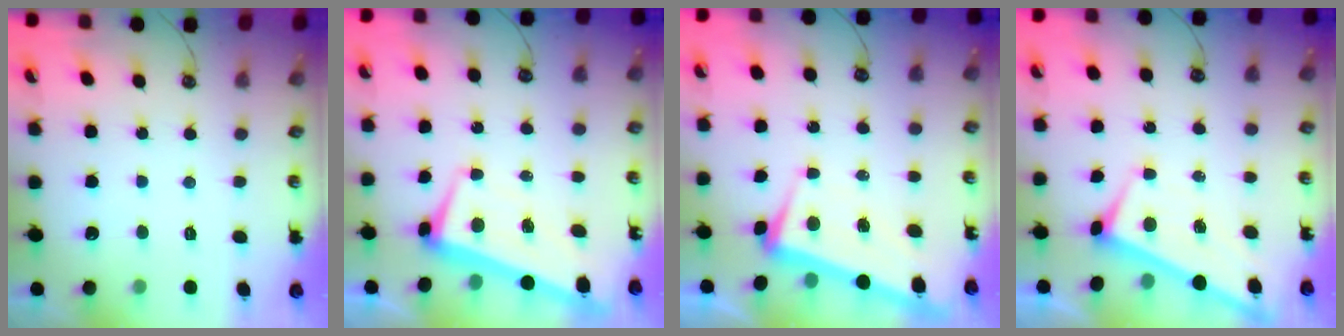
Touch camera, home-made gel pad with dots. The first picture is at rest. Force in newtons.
{"total": 2.5, "press": 2.5, "slide": 0.4}
{"total": 3.7, "press": 3.4, "slide": 1.5}
{"total": 1.6, "press": 1.6, "slide": 0.1}